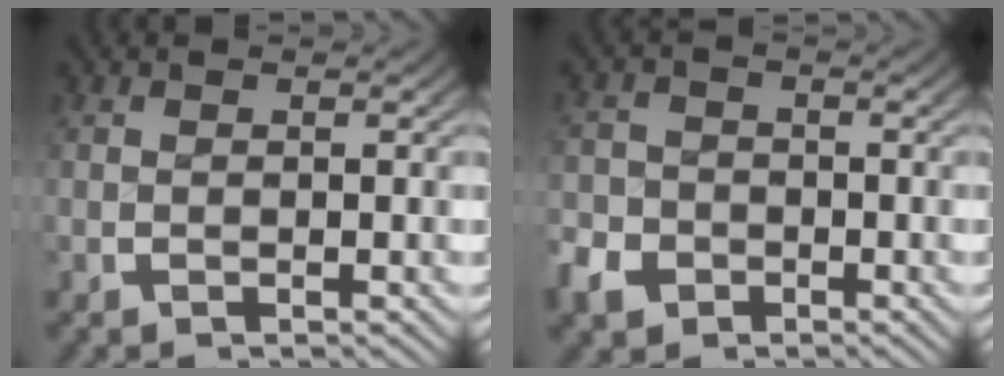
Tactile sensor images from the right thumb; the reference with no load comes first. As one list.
[{"total": 3.9, "force": [-2.5, 2.9, 0.4], "torque": [-0.006, -0.015, -0.046]}]